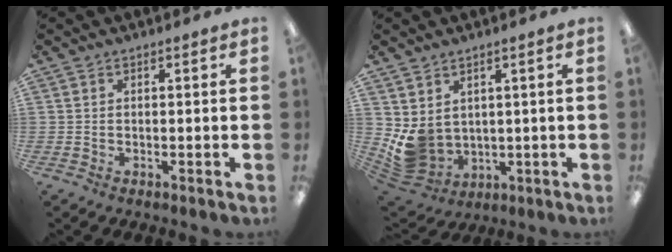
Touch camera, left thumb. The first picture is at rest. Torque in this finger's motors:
{"motor_torque": [1.22, 1.27, 0.56, -0.68, 0.07]}